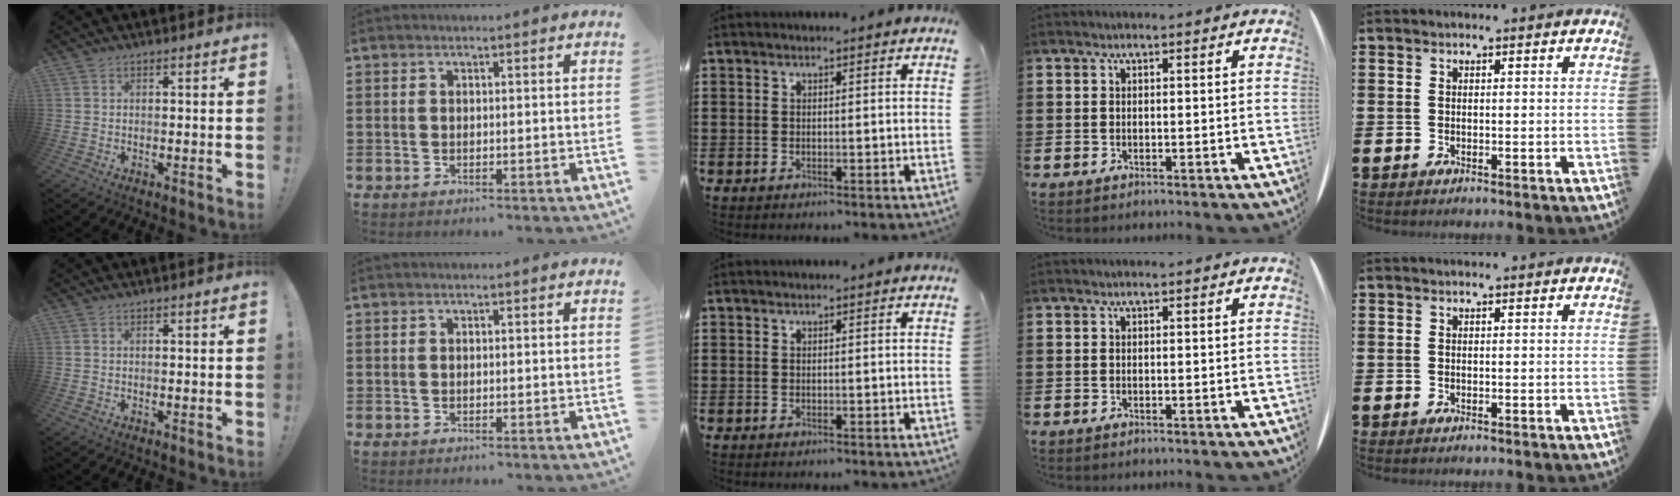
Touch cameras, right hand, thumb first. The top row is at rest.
{}